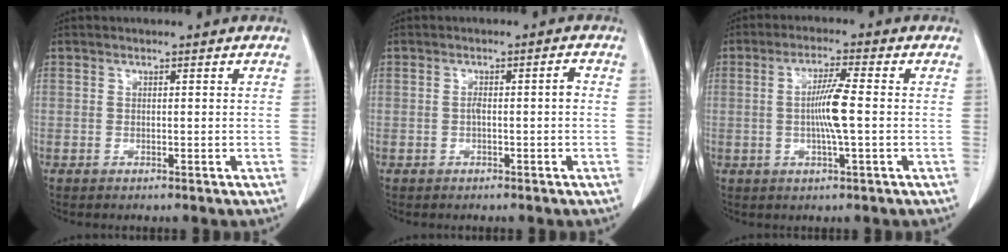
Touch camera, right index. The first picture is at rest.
{"total": 2.2, "force": [-0.4, 0.3, 2.1], "torque": [-0.034, 0.003, -0.007]}
{"total": 5.8, "force": [-0.3, -0.2, 5.8], "torque": [-0.110, -0.003, -0.009]}